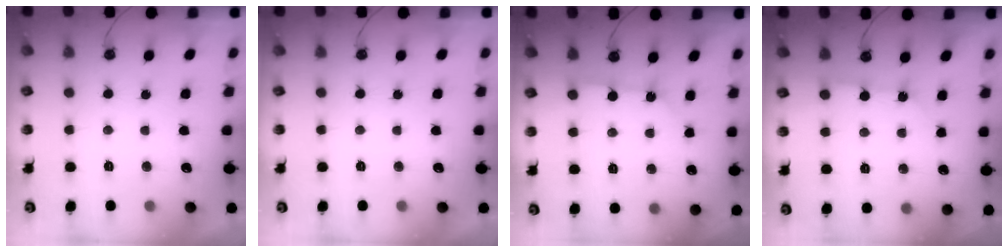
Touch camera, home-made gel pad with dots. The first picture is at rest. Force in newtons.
{"total": 0.0}
{"total": 3.1, "press": 3.1, "slide": 0.5}
{"total": 3.3, "press": 3.3, "slide": 0.5}